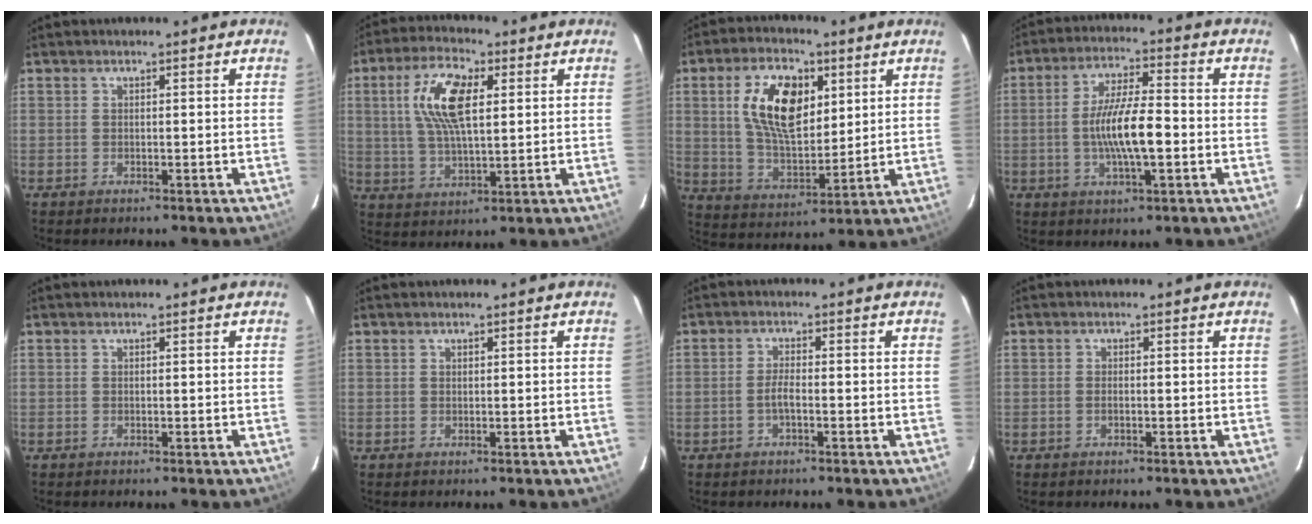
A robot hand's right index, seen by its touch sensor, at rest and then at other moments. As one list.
[{"total": 11.5, "force": [3.1, 4.5, 10.0], "torque": [-0.198, 0.015, 0.061]}, {"total": 14.9, "force": [4.9, 8.0, 11.5], "torque": [-0.204, 0.015, 0.097]}, {"total": 10.2, "force": [-1.8, 2.2, 9.8], "torque": [-0.185, 0.000, -0.032]}, {"total": 0.0}, {"total": 0.0}, {"total": 2.2, "force": [-0.9, 0.4, 2.0], "torque": [-0.041, 0.002, -0.018]}, {"total": 0.9, "force": [-0.3, 0.4, 0.8], "torque": [-0.017, 0.001, -0.006]}]